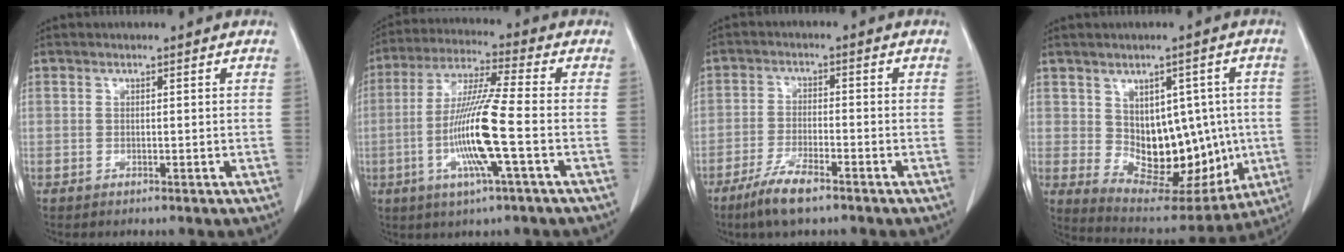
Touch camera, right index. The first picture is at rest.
{"total": 12.7, "force": [-3.0, -0.3, 12.3], "torque": [-0.248, -0.009, -0.064]}
{"total": 6.6, "force": [-4.6, 1.1, 4.6], "torque": [-0.095, -0.011, -0.084]}
{"total": 14.4, "force": [-0.3, 8.6, 11.6], "torque": [-0.151, 0.016, 0.030]}